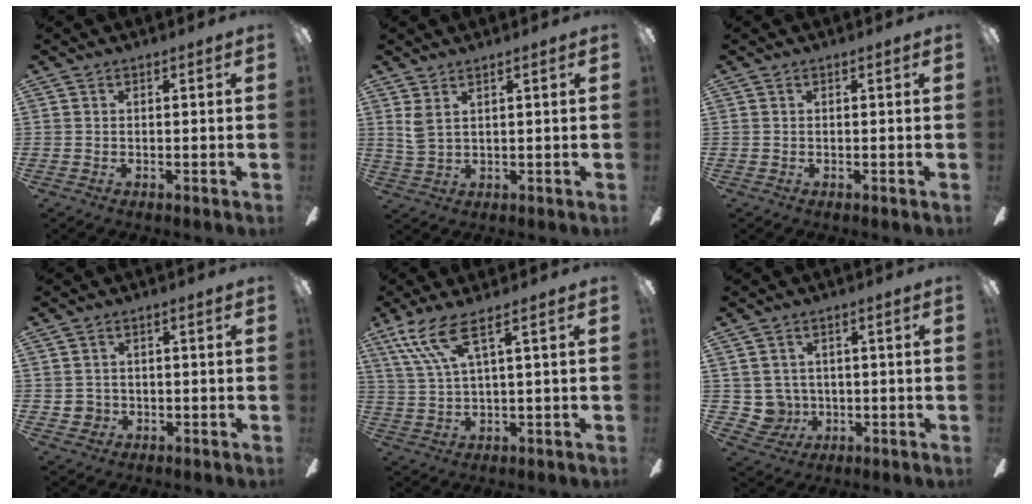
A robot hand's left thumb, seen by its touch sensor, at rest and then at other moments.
{"total": 3.6, "force": [1.6, 1.3, 3.0], "torque": [-0.067, -0.001, 0.027]}
{"total": 0.0}
{"total": 2.4, "force": [-0.3, 2.4, 0.0], "torque": [-0.005, 0.003, -0.008]}
{"total": 9.9, "force": [5.0, 2.5, 8.2], "torque": [-0.164, -0.001, 0.095]}
{"total": 3.7, "force": [0.6, 3.6, 0.2], "torque": [-0.023, 0.004, 0.012]}